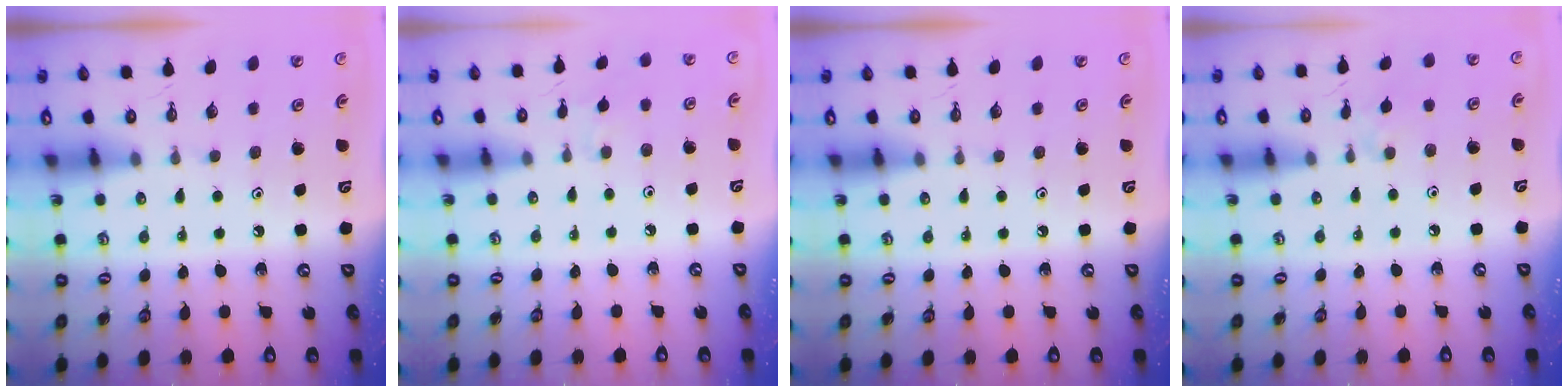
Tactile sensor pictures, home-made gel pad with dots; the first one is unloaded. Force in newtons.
{"total": 2.4, "press": 2.3, "slide": 0.5}
{"total": 0.0}
{"total": 2.6, "press": 2.5, "slide": 0.5}